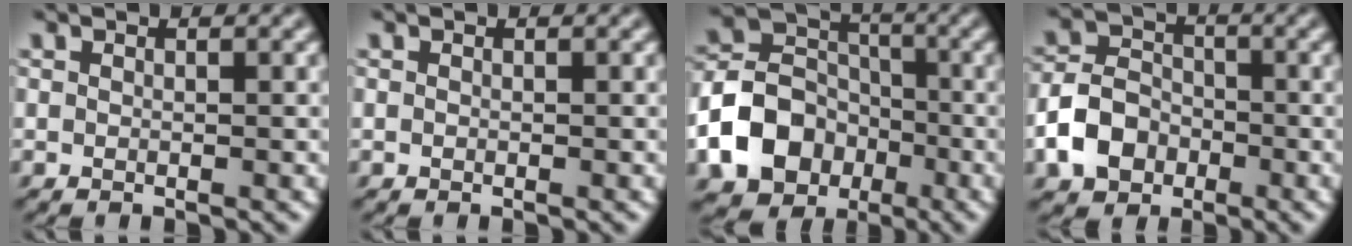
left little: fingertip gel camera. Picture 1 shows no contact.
{"total": 0.0}
{"total": 8.8, "force": [-3.4, 6.8, 4.5], "torque": [-0.082, 0.005, -0.076]}
{"total": 5.1, "force": [-2.2, 3.9, 2.5], "torque": [-0.056, 0.005, -0.051]}